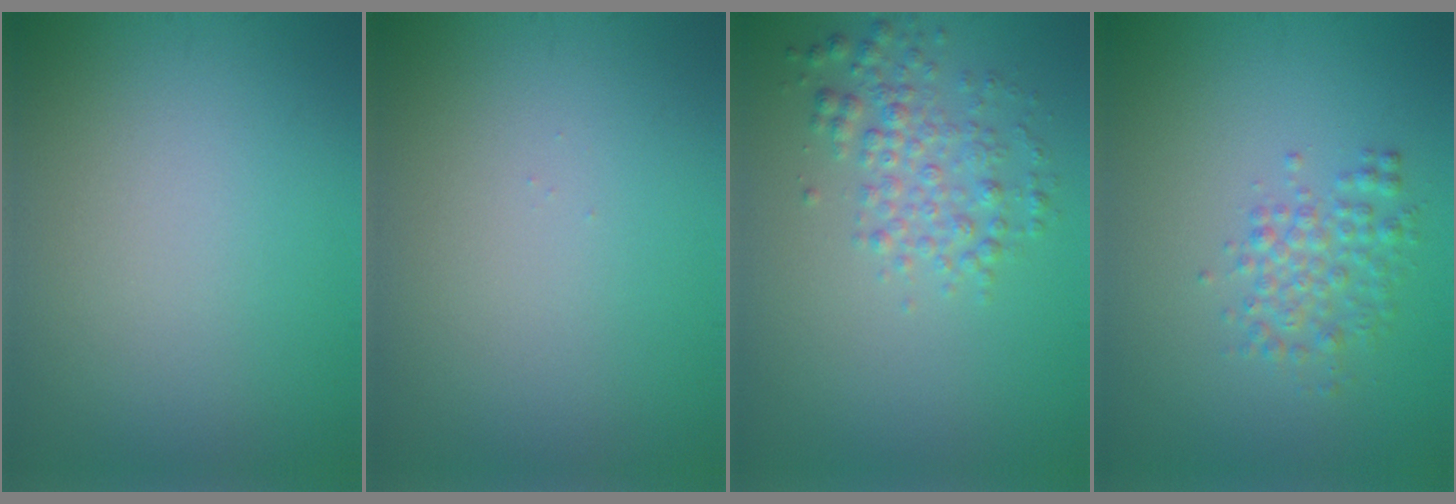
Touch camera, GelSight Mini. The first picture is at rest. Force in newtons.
{"total": 0.0}
{"total": 3.0, "press": 3.0, "slide": 0.0}
{"total": 2.5, "press": 2.5, "slide": 0.0}